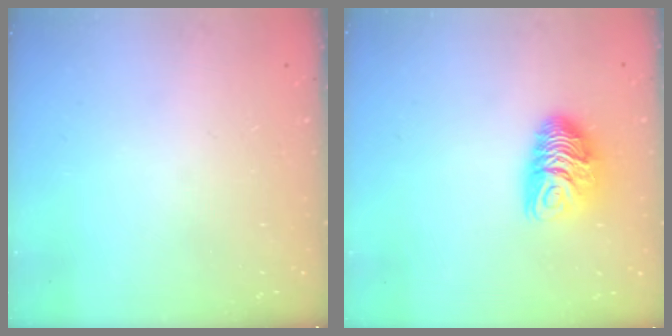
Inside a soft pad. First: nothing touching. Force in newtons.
{"total": 9.5, "press": 9.5, "slide": 0.3}